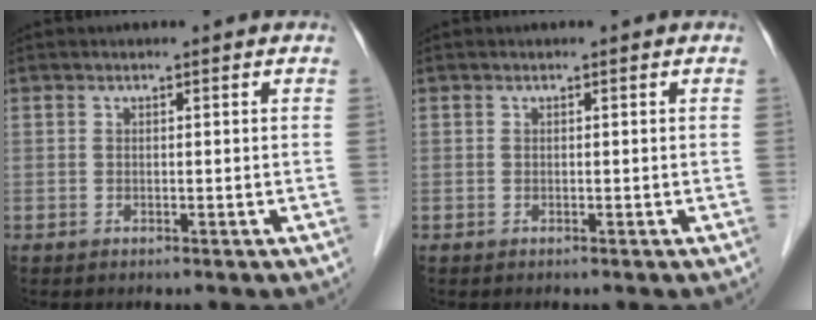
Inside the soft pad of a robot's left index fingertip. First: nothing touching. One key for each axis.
{"total": 0.0}